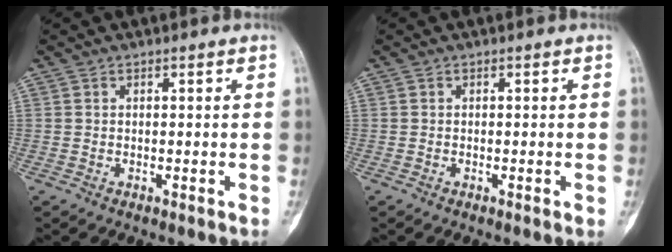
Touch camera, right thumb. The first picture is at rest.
{"total": 0.6, "force": [-0.2, 0.0, 0.5], "torque": [-0.009, -0.001, -0.002]}